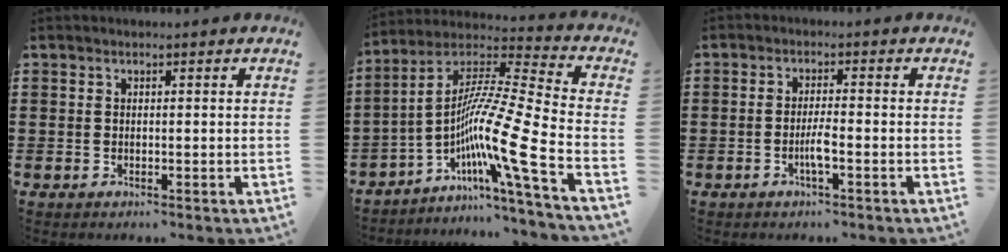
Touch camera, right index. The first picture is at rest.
{"total": 14.1, "force": [-5.5, 0.7, 13.0], "torque": [-0.247, -0.027, -0.114]}
{"total": 2.9, "force": [-1.1, 0.1, 2.7], "torque": [-0.055, -0.003, -0.023]}